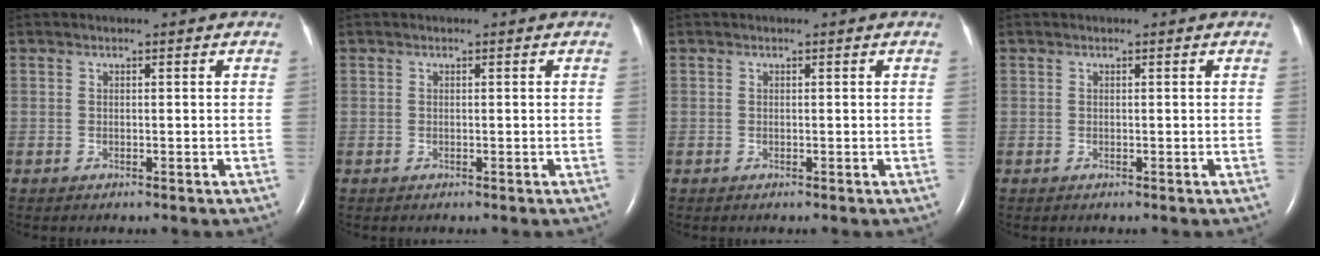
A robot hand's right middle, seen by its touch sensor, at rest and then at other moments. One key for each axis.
{"total": 0.0}
{"total": 0.0}
{"total": 0.0}